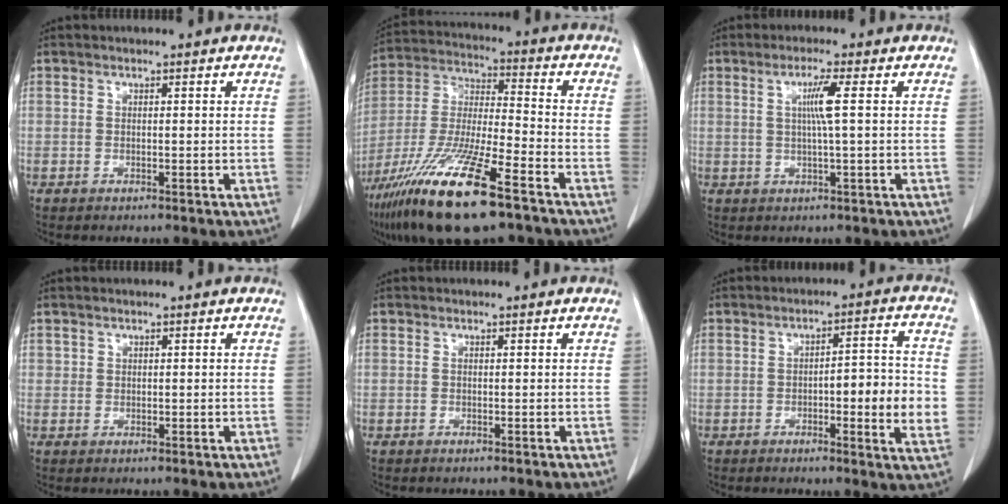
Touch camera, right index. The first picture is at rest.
{"total": 19.8, "force": [-11.9, 2.7, 15.5], "torque": [-0.327, -0.045, -0.219]}
{"total": 4.1, "force": [0.8, -0.7, 3.9], "torque": [-0.074, -0.001, 0.014]}
{"total": 0.7, "force": [0.4, 0.6, 0.1], "torque": [0.005, -0.001, 0.004]}
{"total": 0.0}
{"total": 9.4, "force": [-1.3, 1.4, 9.2], "torque": [-0.117, 0.008, -0.020]}